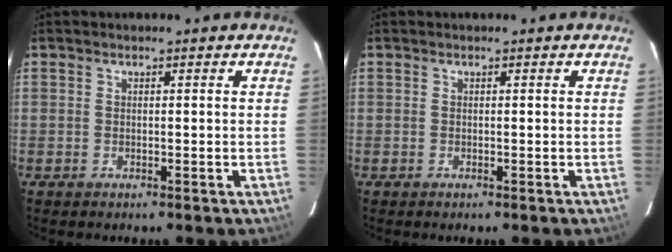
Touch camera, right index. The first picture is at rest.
{"total": 0.0}